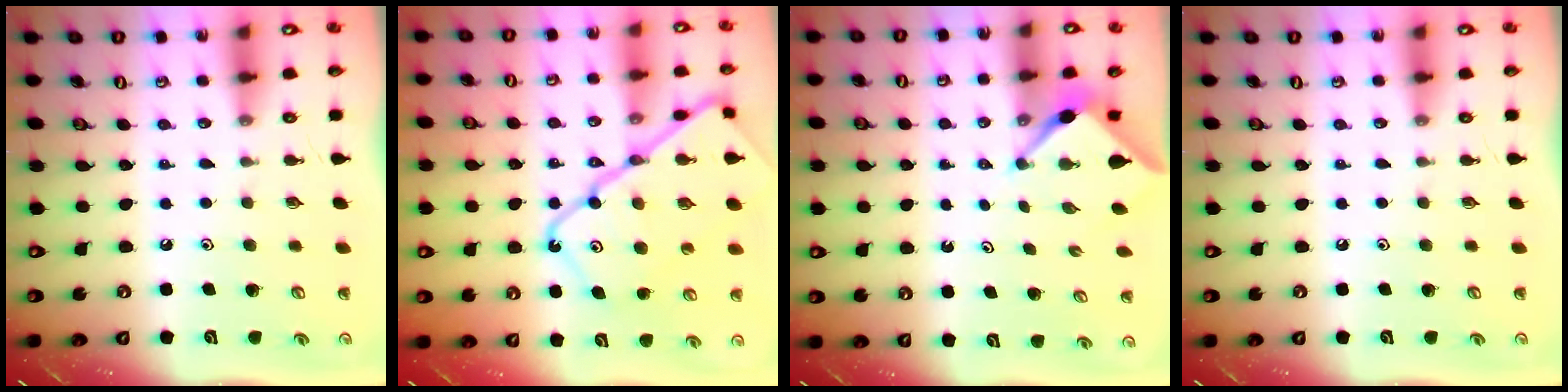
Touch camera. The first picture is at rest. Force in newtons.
{"total": 20.6, "press": 20.5, "slide": 2.0}
{"total": 3.8, "press": 3.8, "slide": 0.3}
{"total": 0.0}